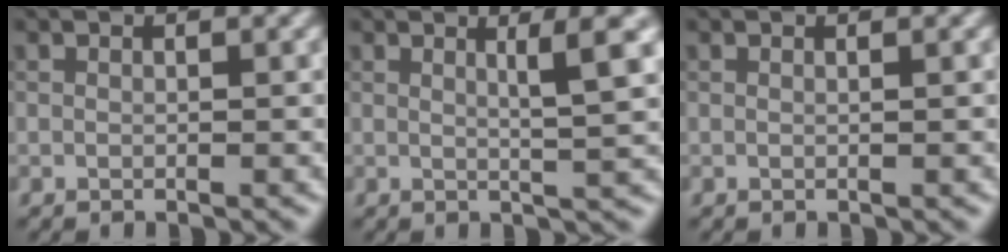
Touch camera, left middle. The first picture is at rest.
{"total": 3.8, "force": [1.3, 0.6, 3.5], "torque": [-0.043, 0.001, 0.019]}
{"total": 0.6, "force": [0.2, 0.2, 0.4], "torque": [0.000, 0.001, -0.001]}